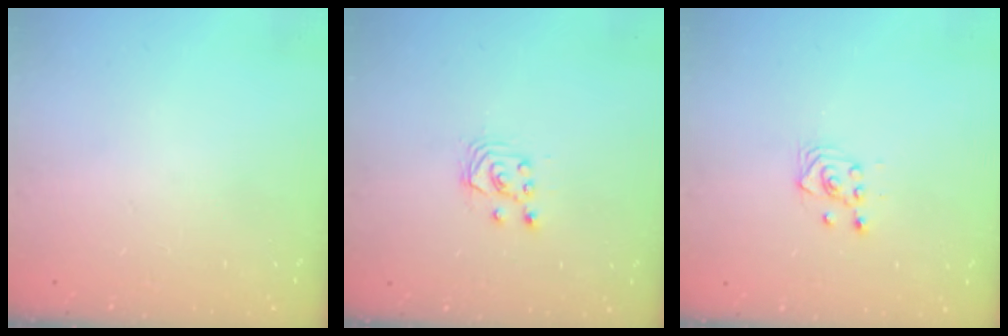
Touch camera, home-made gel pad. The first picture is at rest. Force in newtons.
{"total": 2.9, "press": 2.9, "slide": 0.2}
{"total": 3.5, "press": 3.2, "slide": 1.5}